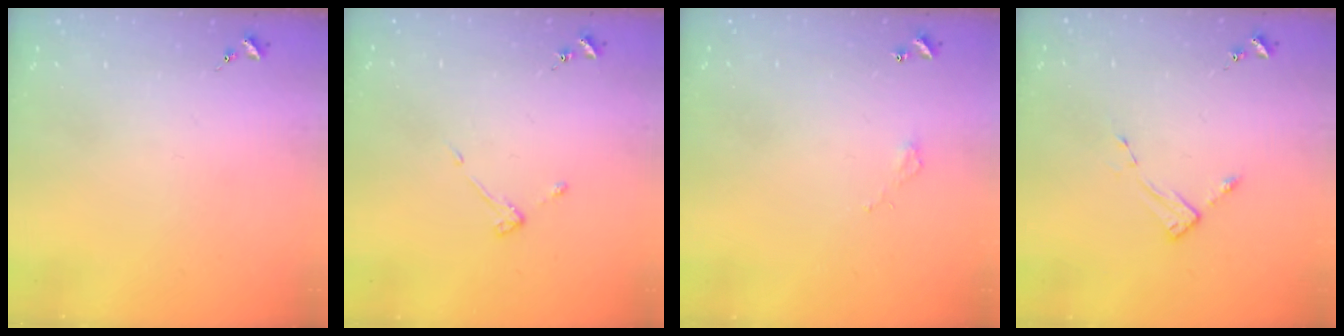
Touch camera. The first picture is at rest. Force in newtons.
{"total": 3.6, "press": 3.5, "slide": 0.6}
{"total": 2.8, "press": 2.8, "slide": 0.2}
{"total": 2.6, "press": 2.6, "slide": 0.4}